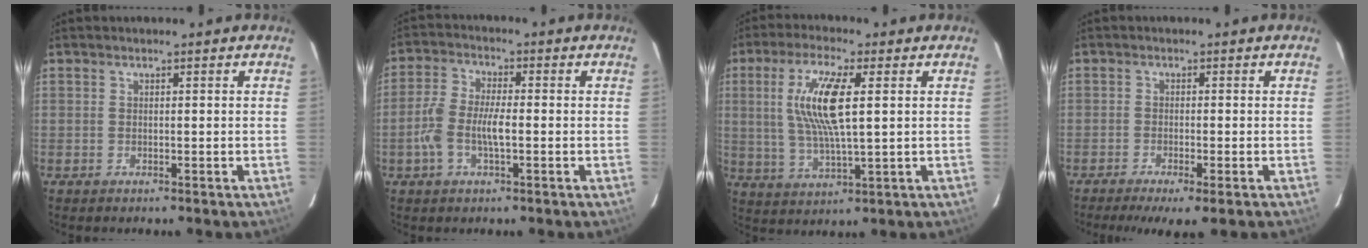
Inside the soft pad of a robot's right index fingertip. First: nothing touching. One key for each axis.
{"total": 6.9, "fx": -1.6, "fy": 2.5, "fz": 6.2, "tx": -0.135, "ty": 0.006, "tz": -0.034}
{"total": 11.7, "fx": 2.4, "fy": 2.3, "fz": 11.2, "tx": -0.225, "ty": 0.001, "tz": 0.051}
{"total": 6.7, "fx": -4.8, "fy": 0.5, "fz": 4.7, "tx": -0.097, "ty": -0.027, "tz": -0.073}